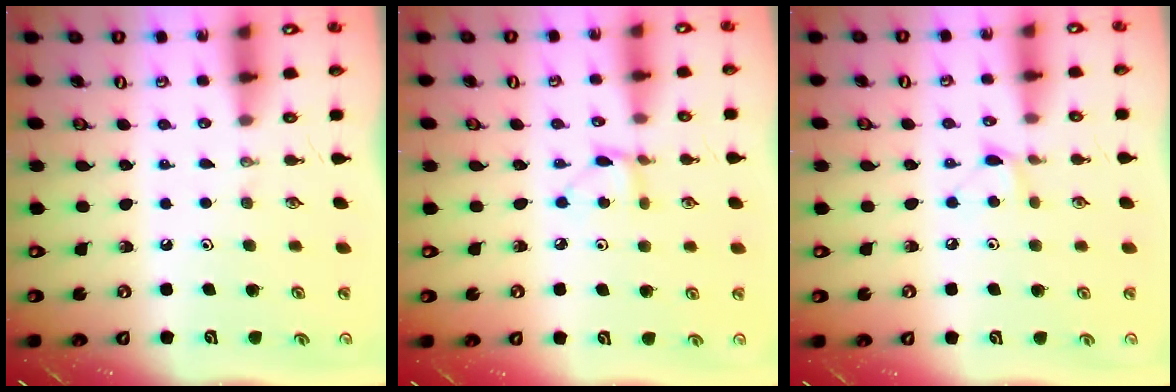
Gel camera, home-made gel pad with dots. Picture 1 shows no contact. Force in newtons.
{"total": 3.3, "press": 3.3, "slide": 0.4}
{"total": 5.6, "press": 5.6, "slide": 0.6}